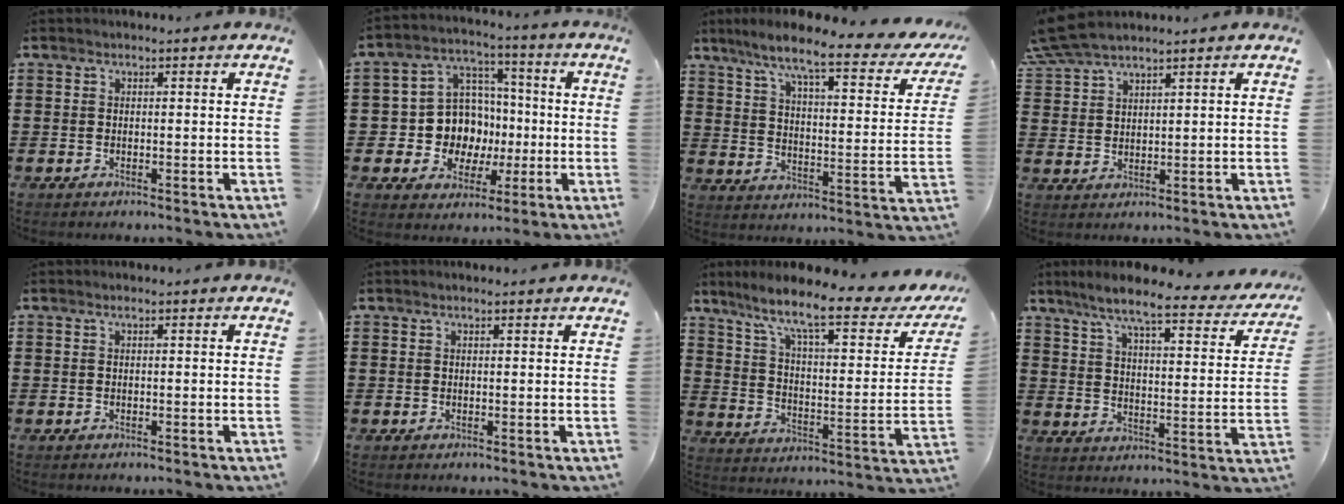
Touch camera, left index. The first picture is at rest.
{"total": 10.2, "force": [-0.7, 9.6, 3.5], "torque": [-0.104, 0.007, -0.004]}
{"total": 8.5, "force": [6.6, 0.0, 5.4], "torque": [-0.122, -0.045, 0.100]}
{"total": 5.0, "force": [4.5, 0.7, 2.0], "torque": [-0.055, -0.005, 0.083]}
{"total": 0.5, "force": [0.1, 0.0, 0.5], "torque": [-0.008, -0.002, 0.003]}
{"total": 0.7, "force": [0.5, 0.0, 0.5], "torque": [-0.011, 0.000, 0.009]}
{"total": 10.8, "force": [7.9, 1.2, 7.3], "torque": [-0.152, -0.053, 0.124]}
{"total": 7.9, "force": [6.4, 0.1, 4.6], "torque": [-0.107, -0.042, 0.102]}